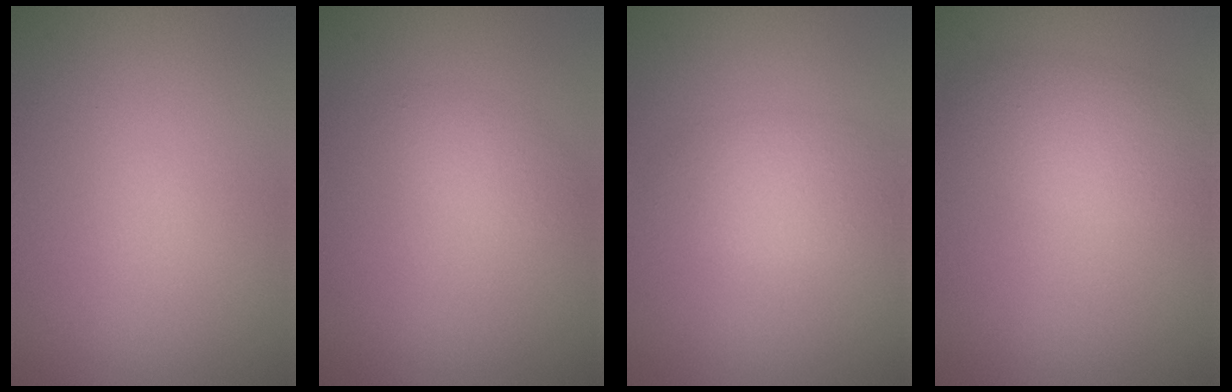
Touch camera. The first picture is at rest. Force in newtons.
{"total": 1.3, "press": 1.3, "slide": 0.0}
{"total": 2.7, "press": 2.7, "slide": 0.1}
{"total": 3.4, "press": 3.4, "slide": 0.1}